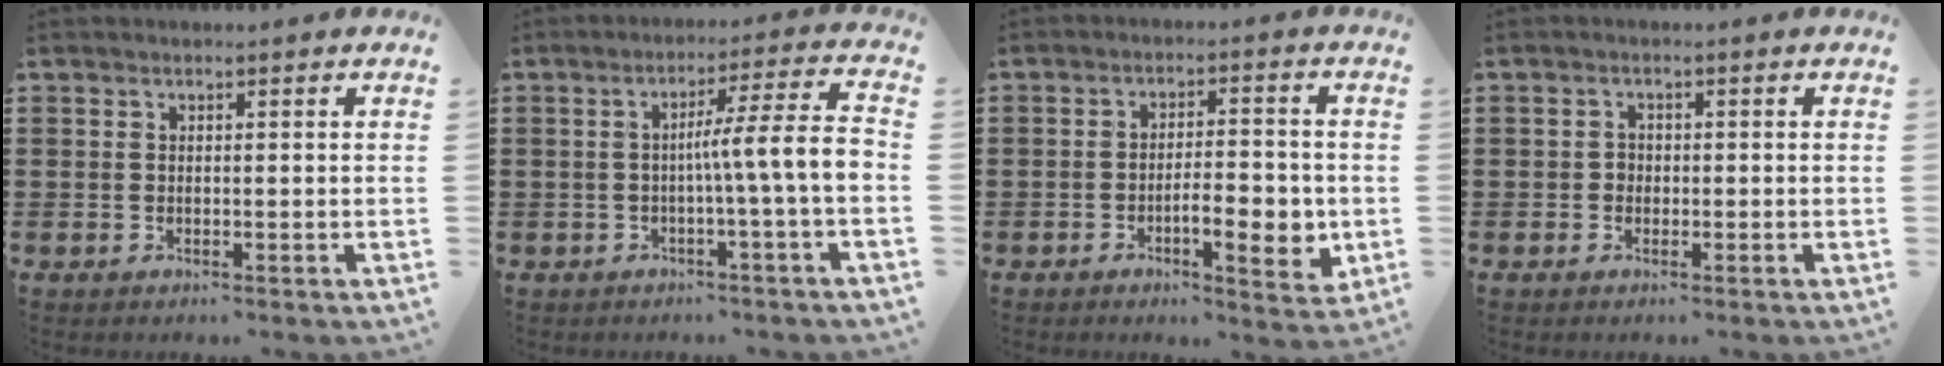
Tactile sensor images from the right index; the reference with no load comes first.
{"total": 8.1, "force": [-1.1, -0.1, 8.0], "torque": [-0.134, -0.008, -0.025]}
{"total": 6.7, "force": [-2.0, 2.4, 6.0], "torque": [-0.083, -0.002, -0.036]}
{"total": 1.2, "force": [-0.4, 1.1, 0.4], "torque": [-0.011, 0.003, -0.009]}